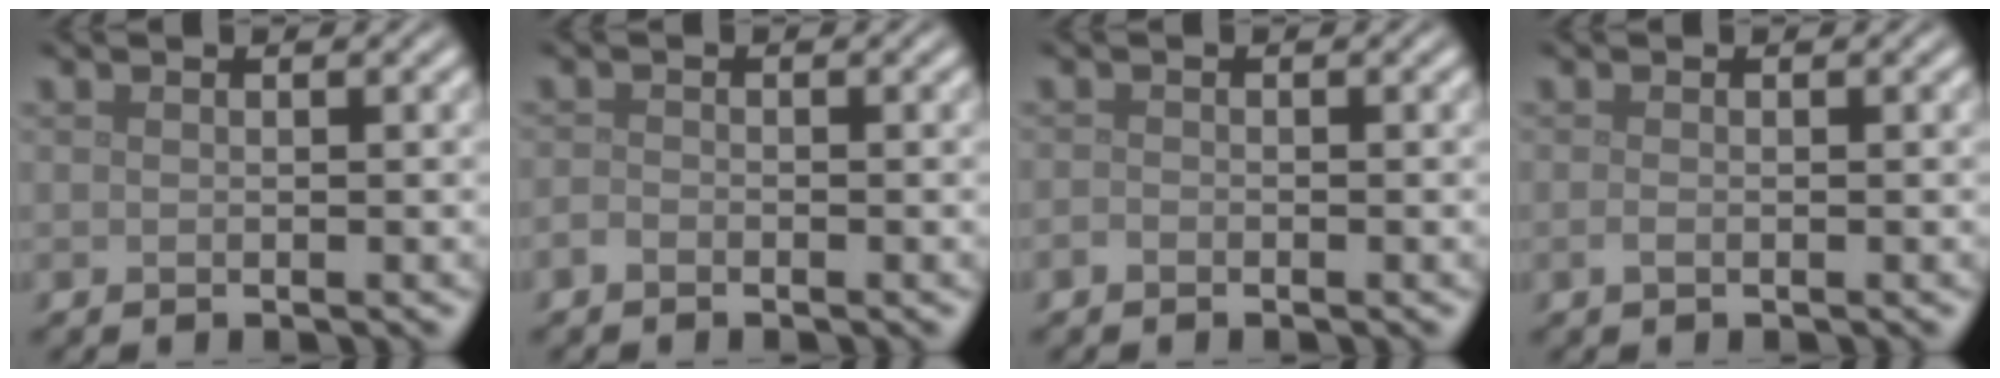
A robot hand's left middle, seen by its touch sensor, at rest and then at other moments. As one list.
[{"total": 0.8, "force": [-0.6, 0.4, 0.3], "torque": [-0.006, 0.000, -0.015]}, {"total": 0.6, "force": [-0.4, 0.3, 0.2], "torque": [-0.003, -0.002, -0.009]}, {"total": 0.6, "force": [-0.2, 0.2, 0.5], "torque": [-0.012, -0.002, -0.005]}]